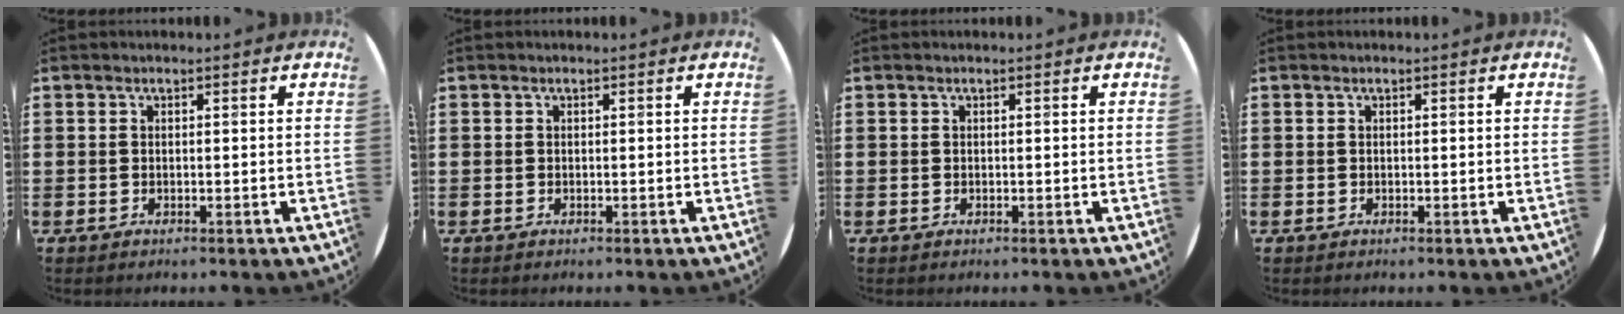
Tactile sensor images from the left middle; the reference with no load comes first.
{"total": 0.0}
{"total": 0.0}
{"total": 0.0}